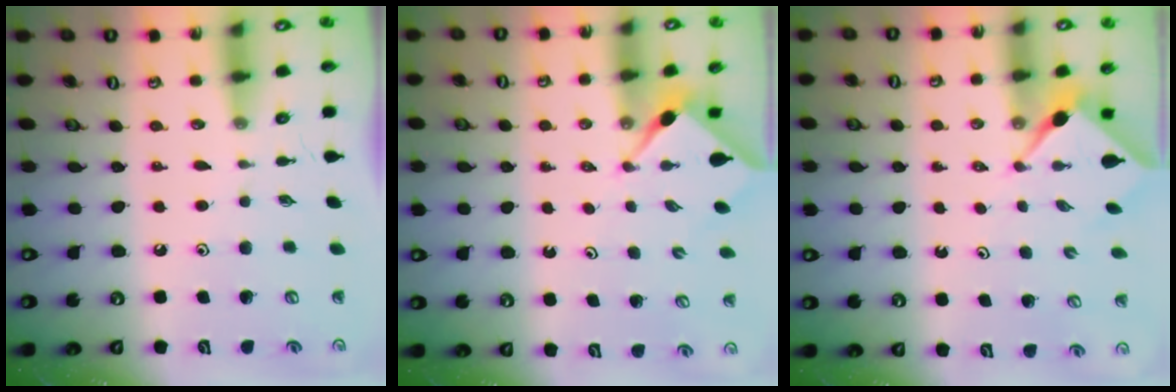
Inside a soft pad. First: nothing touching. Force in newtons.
{"total": 2.9, "press": 2.9, "slide": 0.2}
{"total": 2.3, "press": 2.3, "slide": 0.3}